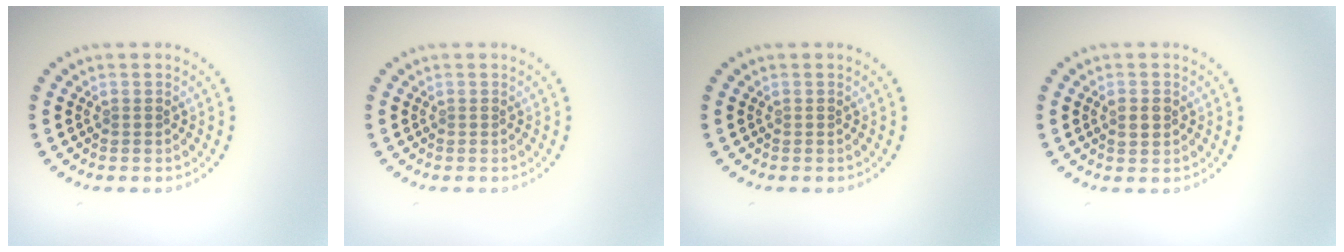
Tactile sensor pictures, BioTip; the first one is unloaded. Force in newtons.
{"total": 0.0}
{"total": 0.0}
{"total": 1.4, "press": 1.4, "slide": 0.2}